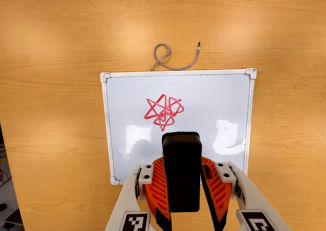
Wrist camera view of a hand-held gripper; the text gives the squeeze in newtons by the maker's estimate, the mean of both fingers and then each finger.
{"total": 8.9, "left": 7.2, "right": 10.6}